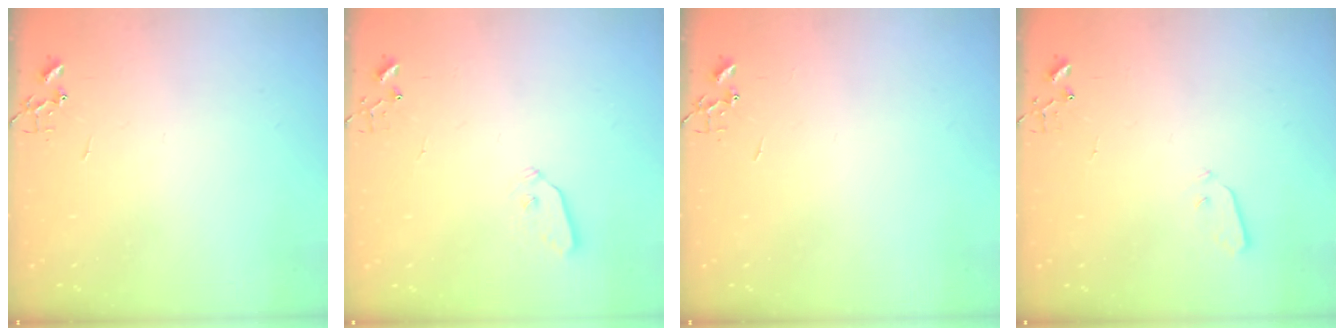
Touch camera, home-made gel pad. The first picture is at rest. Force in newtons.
{"total": 4.3, "press": 4.3, "slide": 0.3}
{"total": 0.0}
{"total": 3.7, "press": 3.7, "slide": 0.1}